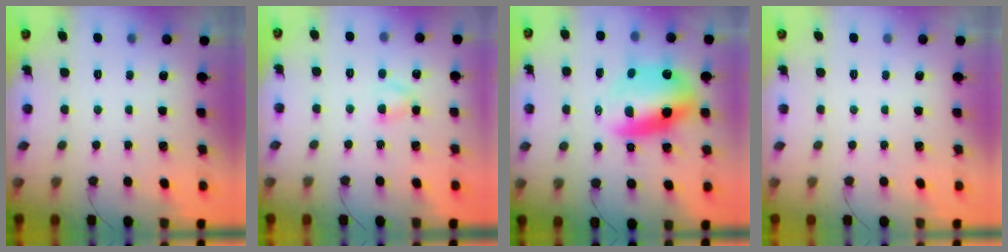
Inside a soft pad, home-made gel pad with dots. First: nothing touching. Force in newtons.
{"total": 3.6, "press": 3.4, "slide": 1.0}
{"total": 13.9, "press": 13.6, "slide": 3.2}
{"total": 0.0}